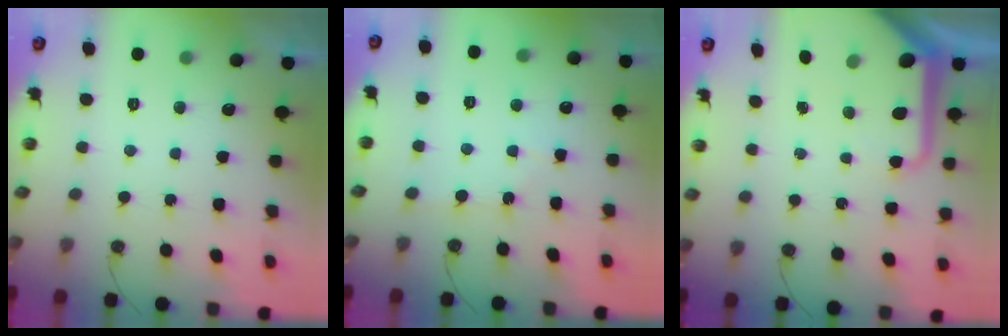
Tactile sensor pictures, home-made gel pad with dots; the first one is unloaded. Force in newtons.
{"total": 3.0, "press": 2.9, "slide": 0.5}
{"total": 11.9, "press": 11.9, "slide": 1.4}